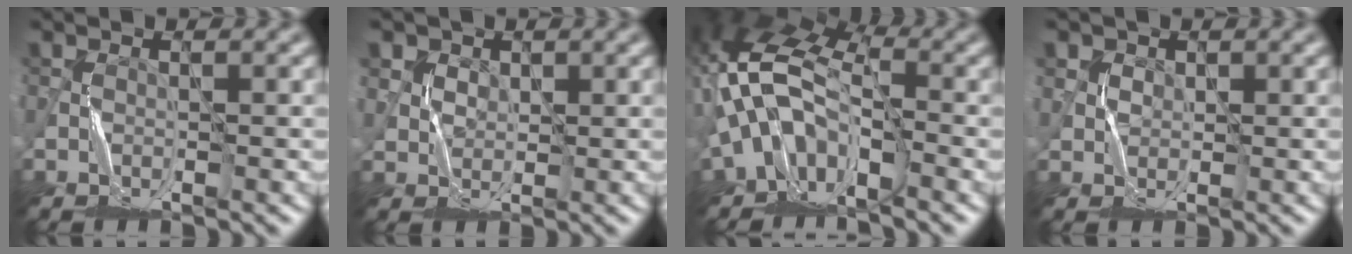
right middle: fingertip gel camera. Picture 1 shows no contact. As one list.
[{"total": 2.1, "force": [1.2, 1.7, 0.2], "torque": [0.003, 0.003, 0.015]}, {"total": 8.8, "force": [-2.0, 5.5, 6.5], "torque": [-0.111, 0.012, -0.054]}, {"total": 1.2, "force": [0.6, 1.0, -0.1], "torque": [0.007, 0.001, 0.010]}]